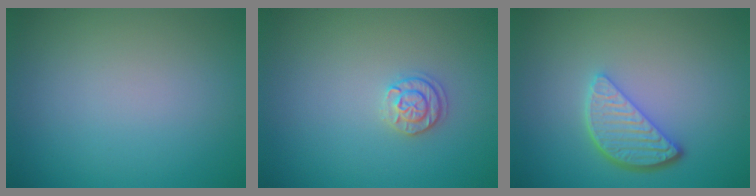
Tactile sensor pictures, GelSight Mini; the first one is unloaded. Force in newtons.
{"total": 1.8, "press": 1.7, "slide": 0.4}
{"total": 3.6, "press": 3.0, "slide": 2.0}